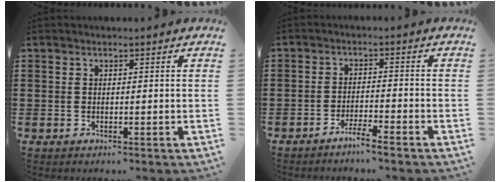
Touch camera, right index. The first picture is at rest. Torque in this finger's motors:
{"motor_torque": [1.39, 0.75, 0.07, 0.00]}